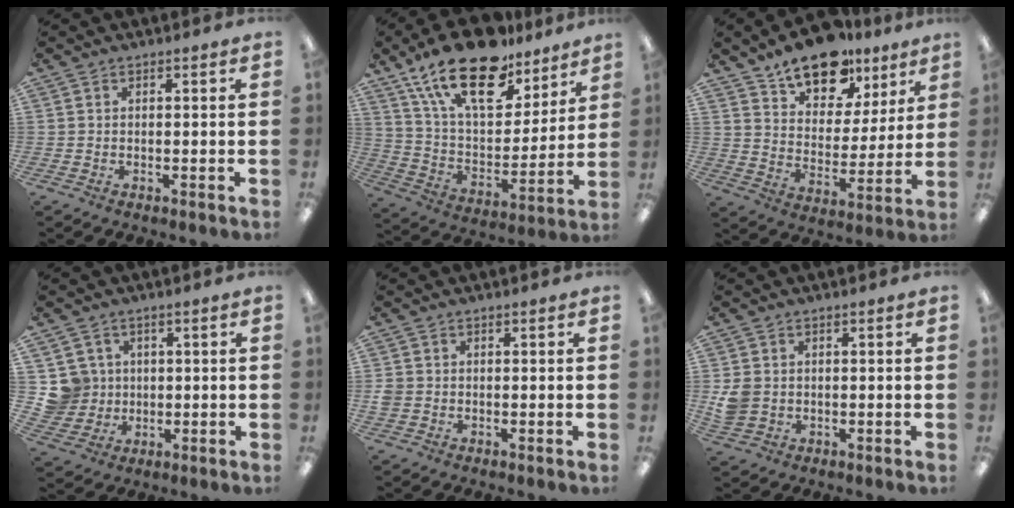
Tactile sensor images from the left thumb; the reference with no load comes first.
{"total": 22.9, "force": [15.4, 10.6, 13.3], "torque": [-0.245, -0.089, 0.270]}
{"total": 16.1, "force": [12.1, 8.0, 6.9], "torque": [-0.108, -0.073, 0.214]}
{"total": 7.3, "force": [1.9, 7.1, 0.1], "torque": [-0.026, 0.001, 0.043]}
{"total": 1.9, "force": [-0.4, 1.7, 0.5], "torque": [-0.008, 0.004, -0.008]}
{"total": 4.6, "force": [0.1, 4.1, 1.9], "torque": [-0.037, 0.006, 0.003]}